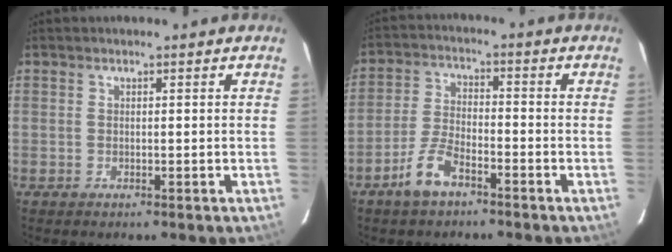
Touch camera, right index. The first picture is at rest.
{"total": 6.2, "force": [-4.1, 2.1, 4.1], "torque": [-0.093, 0.000, -0.081]}